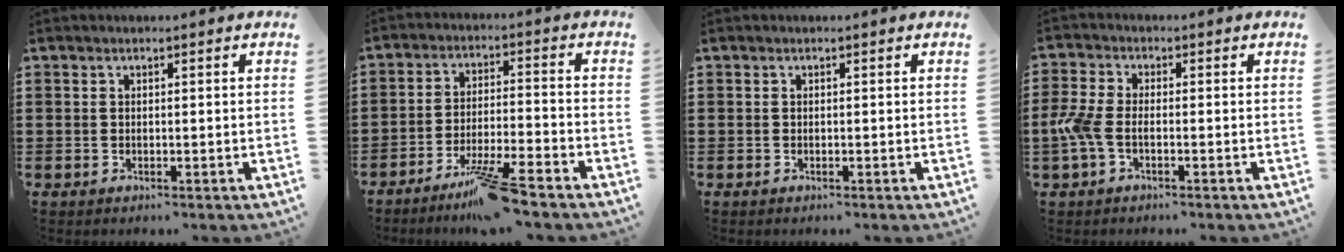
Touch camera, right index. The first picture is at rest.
{"total": 8.0, "force": [-6.5, -0.1, 4.7], "torque": [-0.090, -0.007, -0.122]}
{"total": 0.0}
{"total": 4.6, "force": [-1.5, 2.0, 3.8], "torque": [-0.101, -0.007, -0.037]}